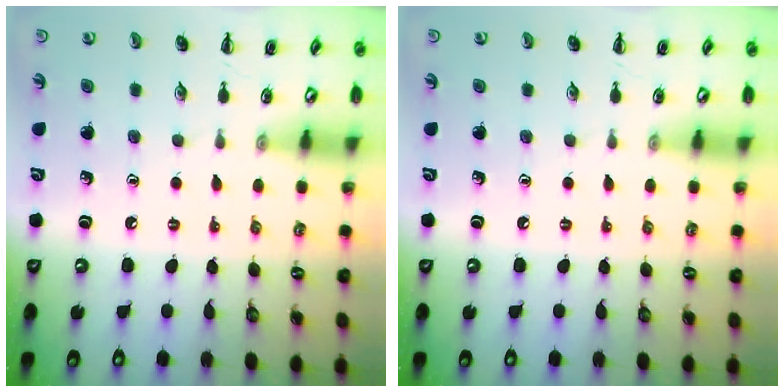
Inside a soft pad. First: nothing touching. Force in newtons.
{"total": 0.0}